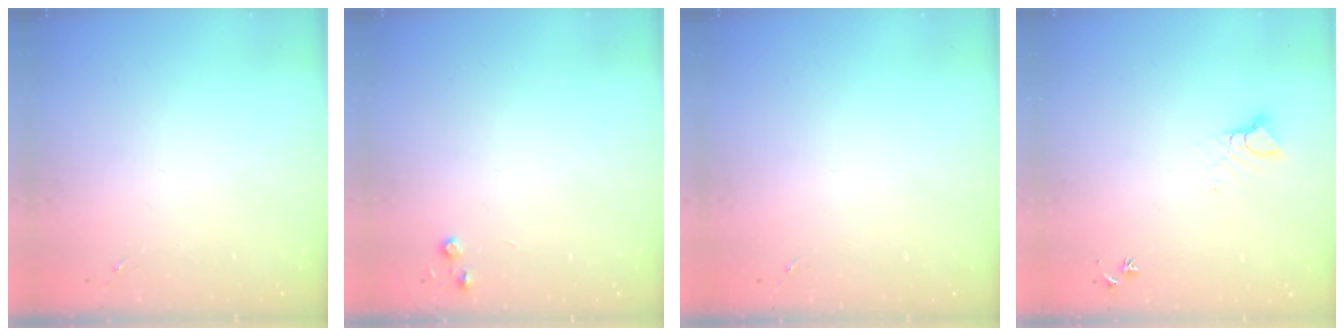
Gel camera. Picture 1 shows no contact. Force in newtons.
{"total": 3.8, "press": 3.7, "slide": 0.5}
{"total": 0.0}
{"total": 5.1, "press": 5.1, "slide": 0.4}